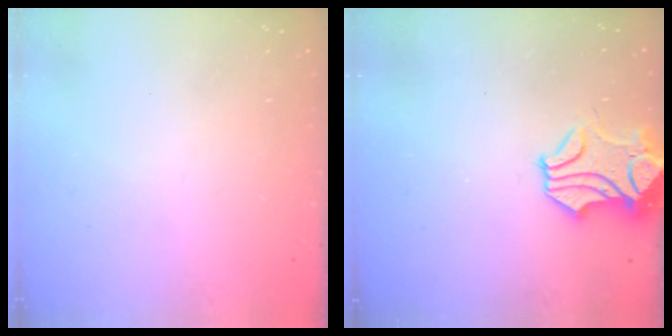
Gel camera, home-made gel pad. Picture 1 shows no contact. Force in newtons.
{"total": 1.4, "press": 0.6, "slide": 1.3}